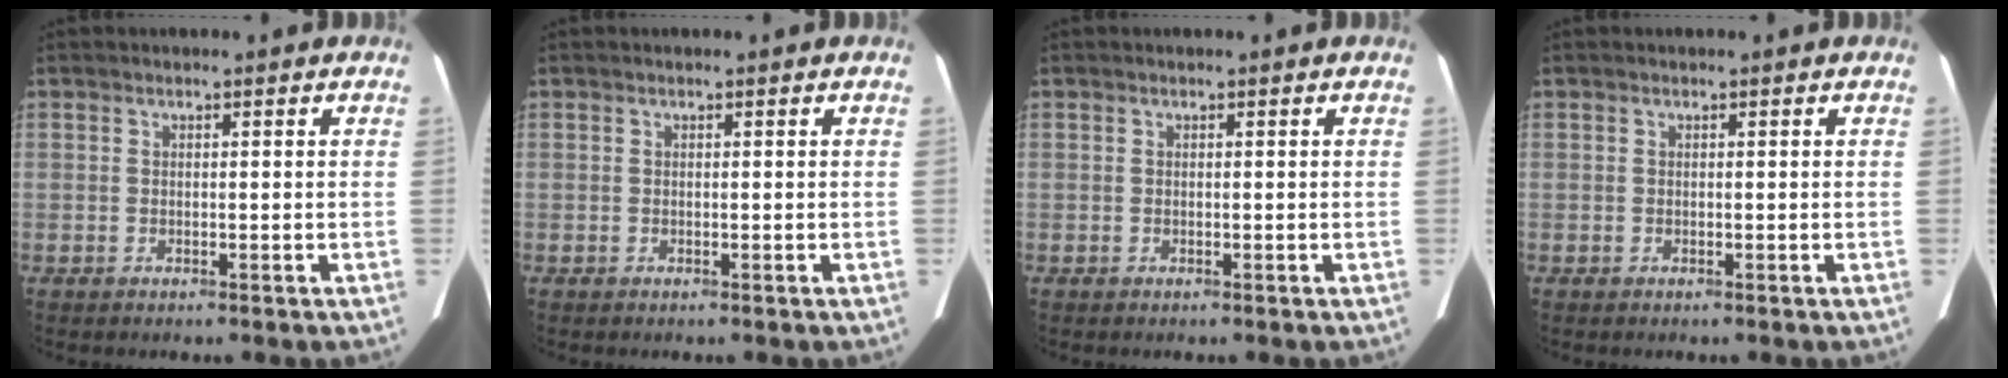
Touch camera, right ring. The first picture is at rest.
{"total": 0.0}
{"total": 0.0}
{"total": 0.0}